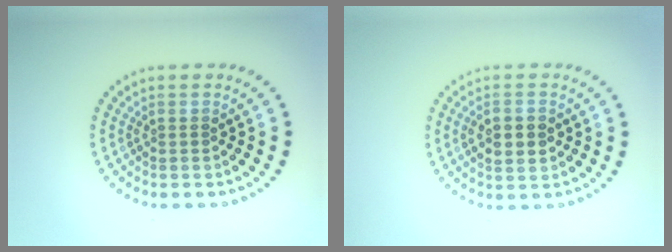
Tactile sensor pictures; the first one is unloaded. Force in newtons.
{"total": 3.7, "press": 3.7, "slide": 0.2}